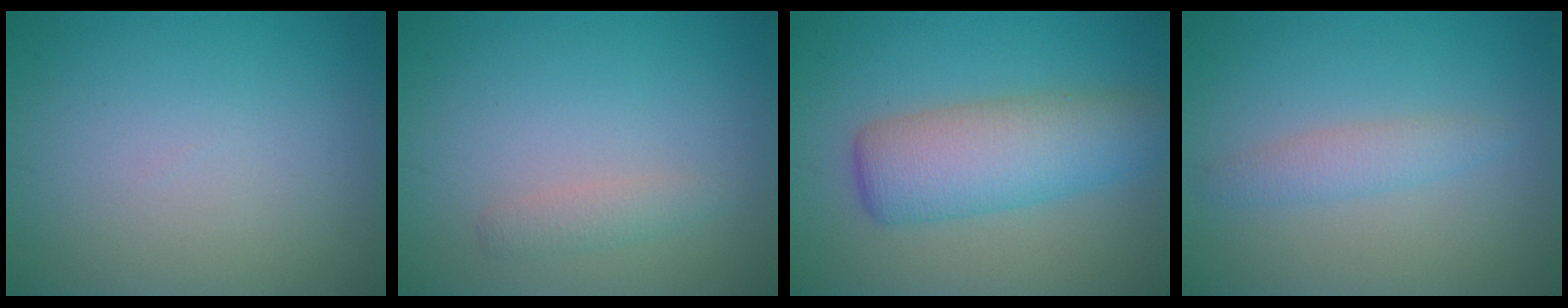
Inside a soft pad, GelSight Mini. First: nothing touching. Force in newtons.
{"total": 1.3, "press": 1.3, "slide": 0.0}
{"total": 6.4, "press": 6.4, "slide": 0.1}
{"total": 2.0, "press": 2.0, "slide": 0.0}